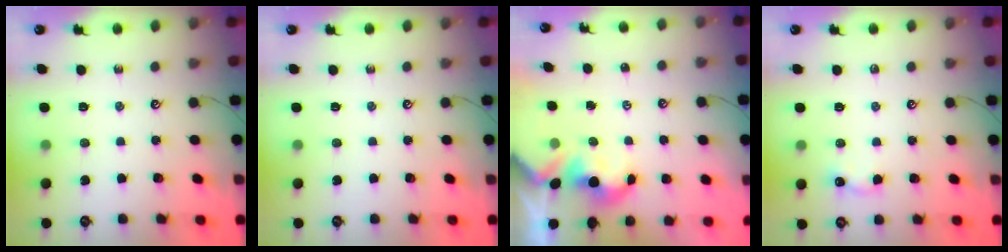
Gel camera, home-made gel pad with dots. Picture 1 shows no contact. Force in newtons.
{"total": 0.0}
{"total": 1.5, "press": 1.5, "slide": 0.3}
{"total": 4.7, "press": 4.6, "slide": 0.8}